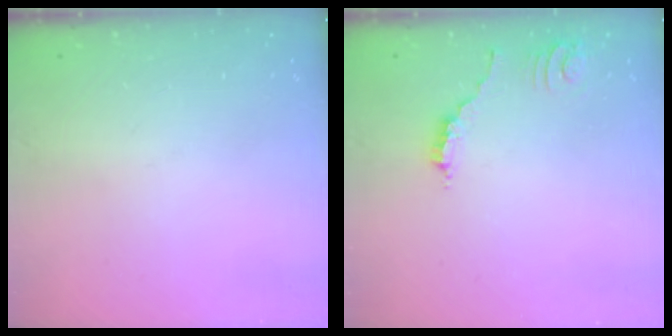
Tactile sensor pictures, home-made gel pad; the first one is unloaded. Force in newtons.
{"total": 2.0, "press": 2.0, "slide": 0.3}